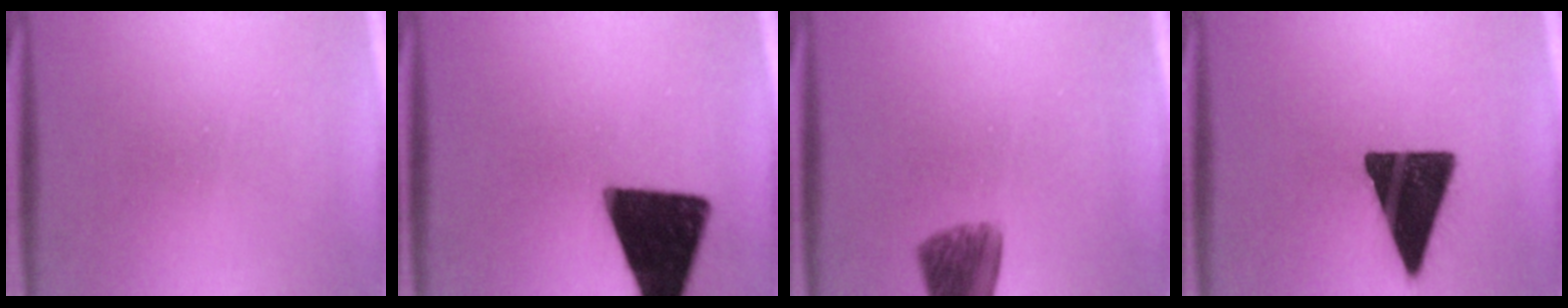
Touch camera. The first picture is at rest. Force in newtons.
{"total": 18.3}
{"total": 7.5}
{"total": 17.3}